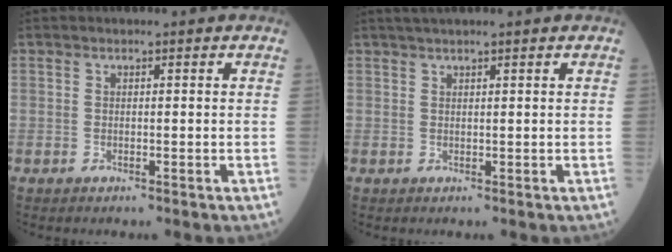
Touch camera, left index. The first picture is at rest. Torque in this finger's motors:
{"motor_torque": [0.00, 0.02, -0.01, 0.02]}